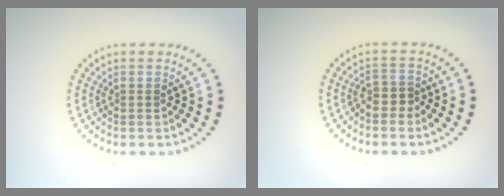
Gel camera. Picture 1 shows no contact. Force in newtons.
{"total": 1.7, "press": 1.3, "slide": 1.1}